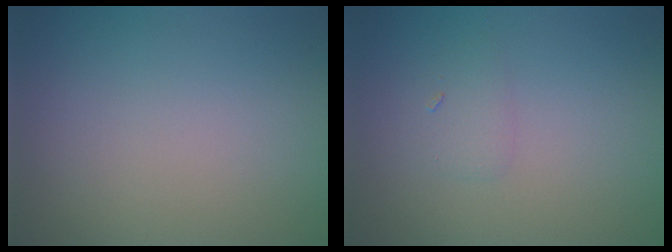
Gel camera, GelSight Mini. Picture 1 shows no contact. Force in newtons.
{"total": 1.2, "press": 1.2, "slide": 0.1}